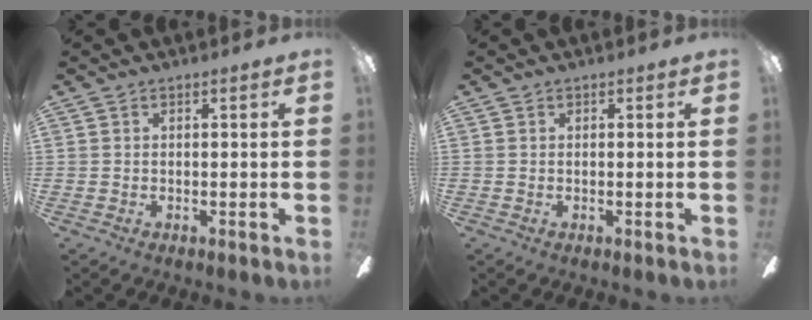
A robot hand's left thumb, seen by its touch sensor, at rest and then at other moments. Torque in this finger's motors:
{"motor_torque": [0.00, 0.00, 0.10, -0.10, 0.00]}